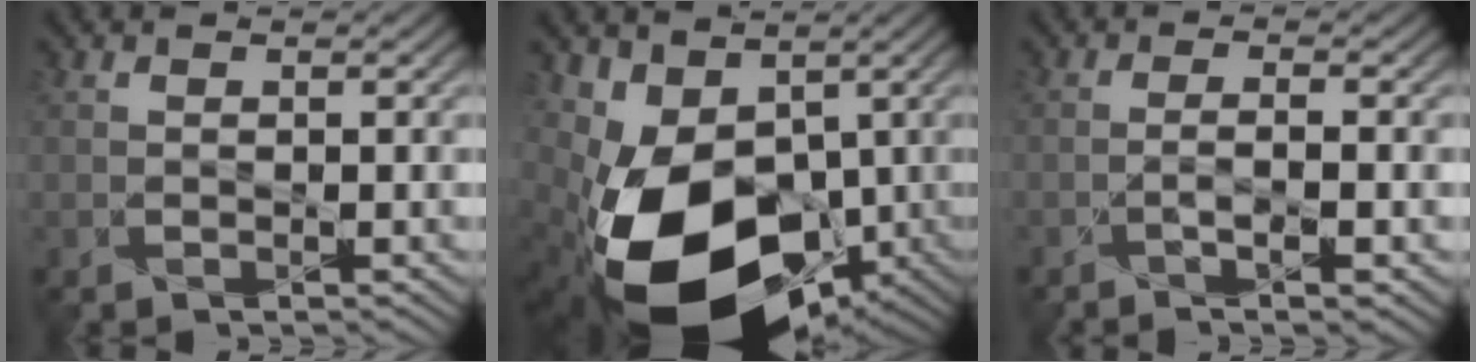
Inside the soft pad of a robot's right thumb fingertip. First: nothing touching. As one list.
[{"total": 15.5, "force": [-2.4, 10.6, 11.0], "torque": [-0.227, -0.043, -0.029]}, {"total": 2.3, "force": [-1.0, 0.4, 2.0], "torque": [-0.034, 0.000, -0.027]}]